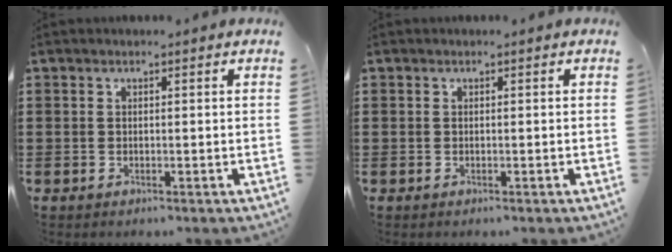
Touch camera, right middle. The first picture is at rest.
{"total": 0.0}